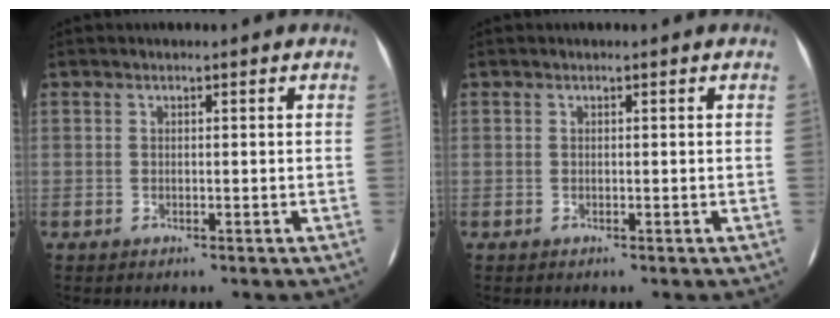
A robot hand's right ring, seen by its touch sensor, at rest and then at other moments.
{"total": 0.0}